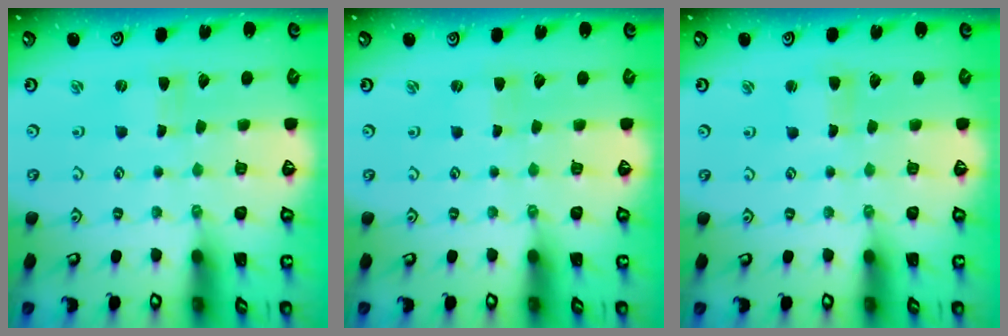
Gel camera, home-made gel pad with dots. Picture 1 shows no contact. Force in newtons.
{"total": 1.2, "press": 1.2, "slide": 0.2}
{"total": 1.1, "press": 1.0, "slide": 0.2}